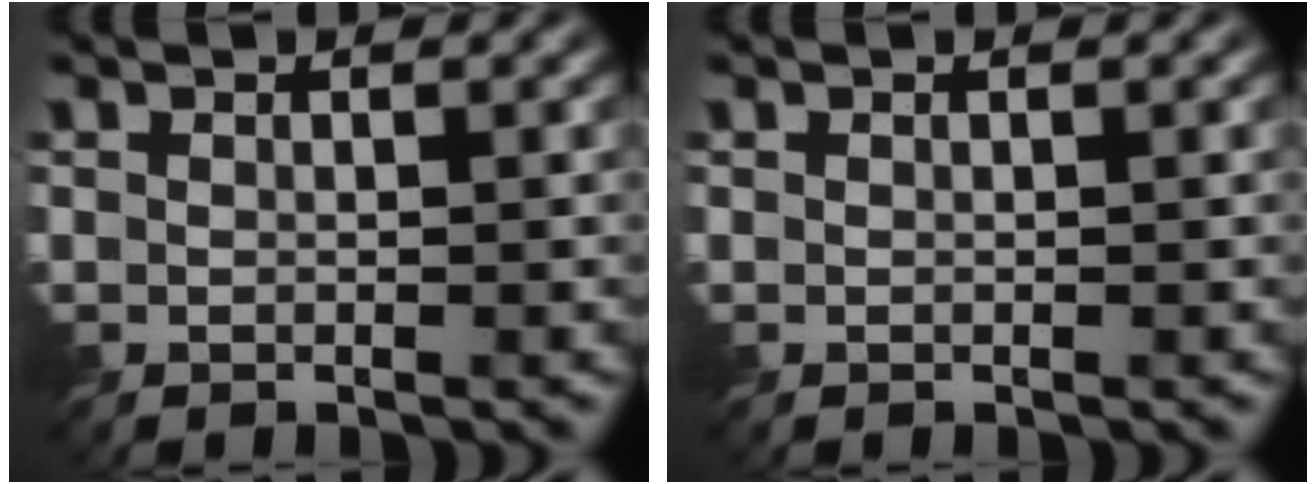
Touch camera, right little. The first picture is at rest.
{"total": 0.0}